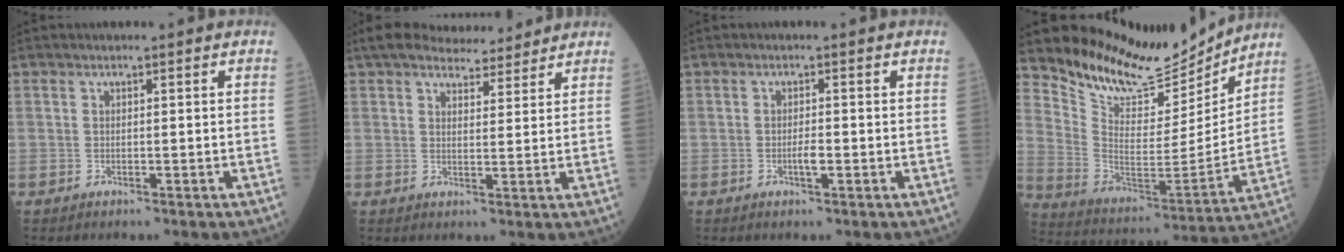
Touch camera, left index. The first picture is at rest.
{"total": 9.5, "force": [8.5, 2.5, 3.3], "torque": [-0.044, 0.015, 0.120]}
{"total": 1.5, "force": [-0.5, 0.2, 1.4], "torque": [-0.024, -0.001, -0.009]}
{"total": 14.4, "force": [13.9, 3.4, 1.8], "torque": [-0.052, -0.042, 0.233]}